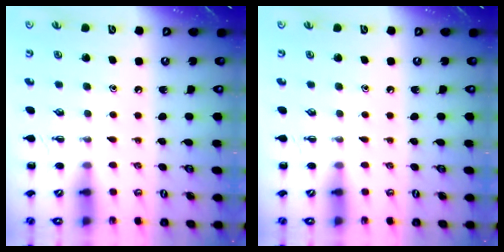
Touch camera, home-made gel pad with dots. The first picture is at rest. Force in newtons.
{"total": 0.0}